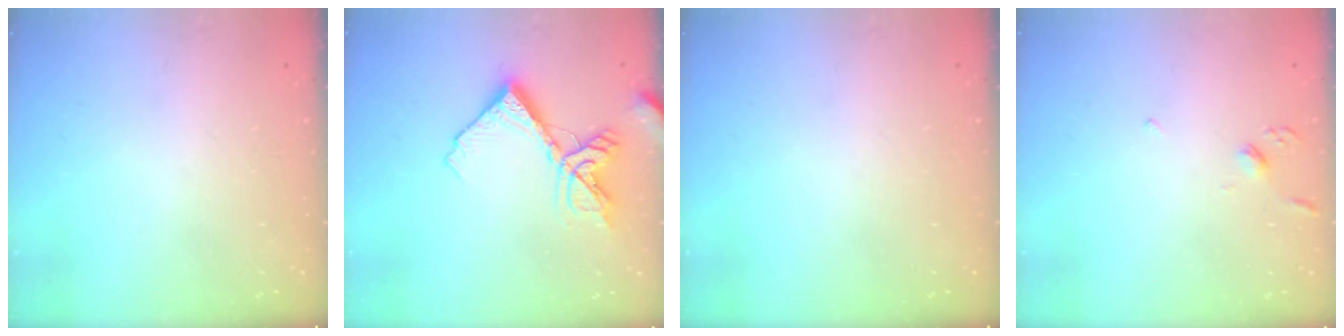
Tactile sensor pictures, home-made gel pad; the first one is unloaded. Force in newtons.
{"total": 13.7, "press": 13.6, "slide": 1.5}
{"total": 0.0}
{"total": 2.9, "press": 2.8, "slide": 0.7}